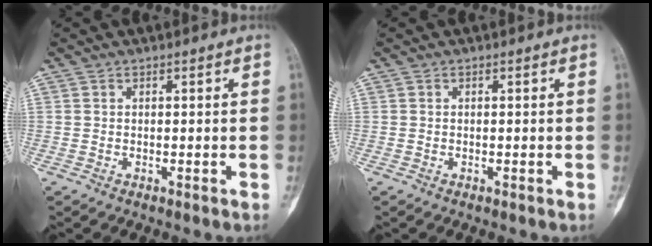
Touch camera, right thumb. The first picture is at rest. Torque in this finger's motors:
{"motor_torque": [0.00, 0.00, 0.07, 0.10, 0.03]}